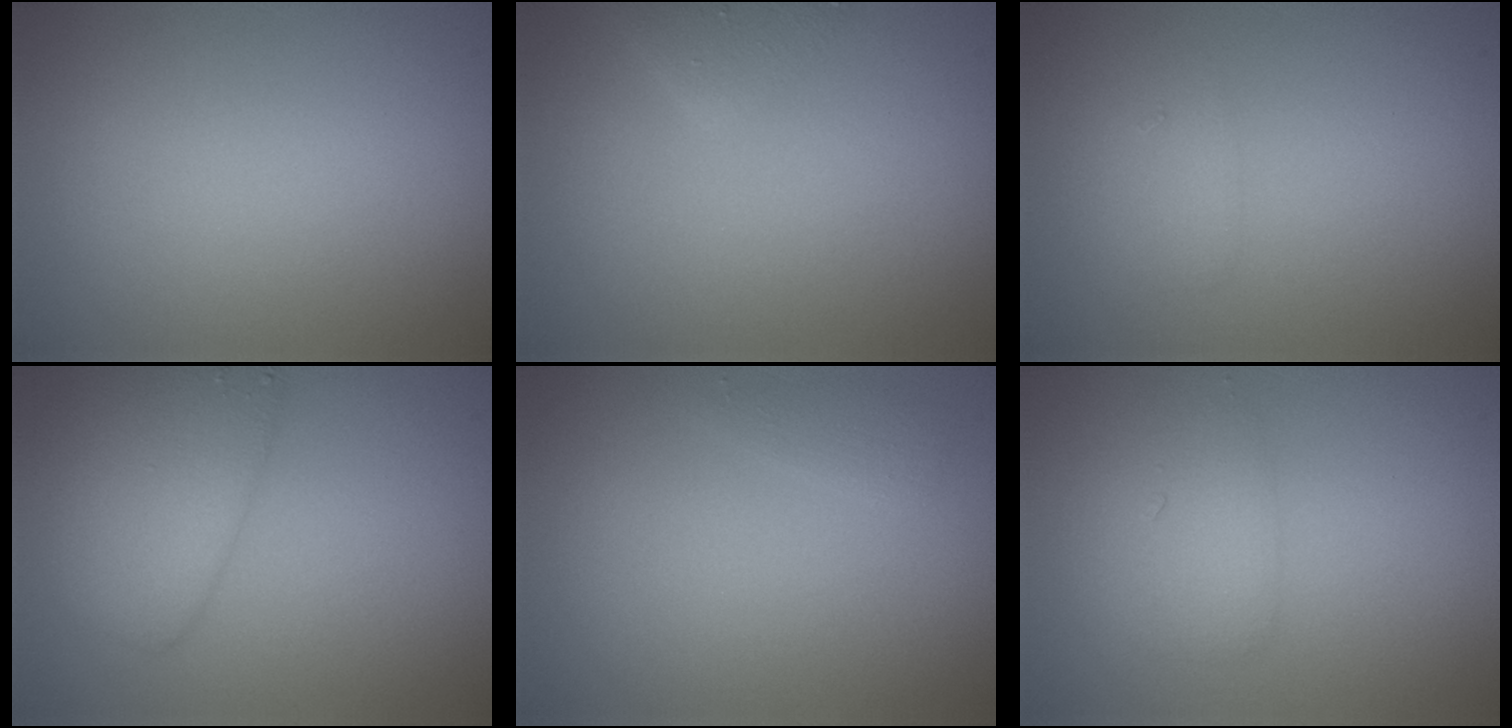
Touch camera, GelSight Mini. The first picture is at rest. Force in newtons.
{"total": 1.5, "press": 1.5, "slide": 0.0}
{"total": 1.0, "press": 1.0, "slide": 0.1}
{"total": 3.9, "press": 3.9, "slide": 0.1}
{"total": 0.8, "press": 0.8, "slide": 0.1}
{"total": 2.1, "press": 2.1, "slide": 0.1}